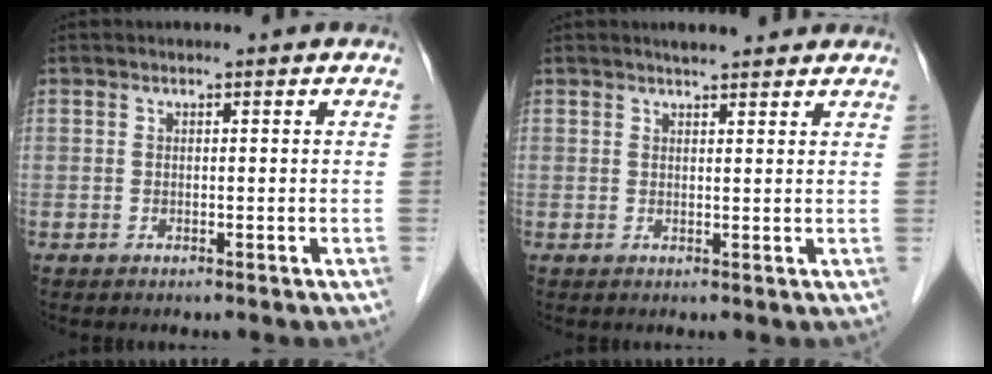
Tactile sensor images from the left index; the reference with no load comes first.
{"total": 4.2, "force": [3.7, 1.1, 1.7], "torque": [-0.016, 0.015, 0.054]}